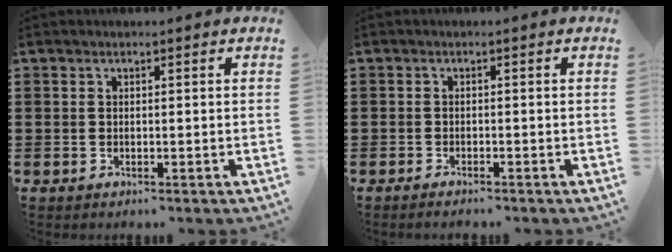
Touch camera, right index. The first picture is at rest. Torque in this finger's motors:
{"motor_torque": [1.07, 1.07, 0.02, 0.00]}